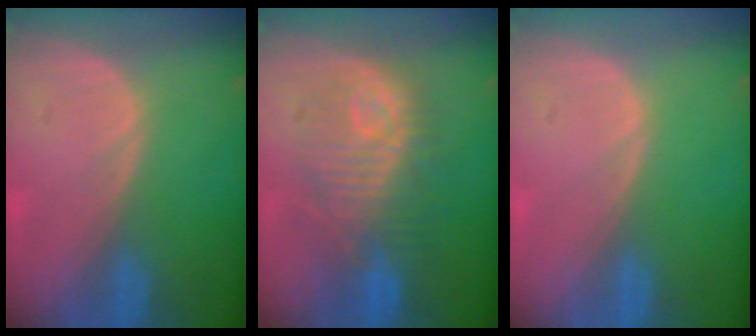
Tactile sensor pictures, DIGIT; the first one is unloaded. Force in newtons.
{"total": 10.0, "press": 10.0, "slide": 0.8}
{"total": 0.0}